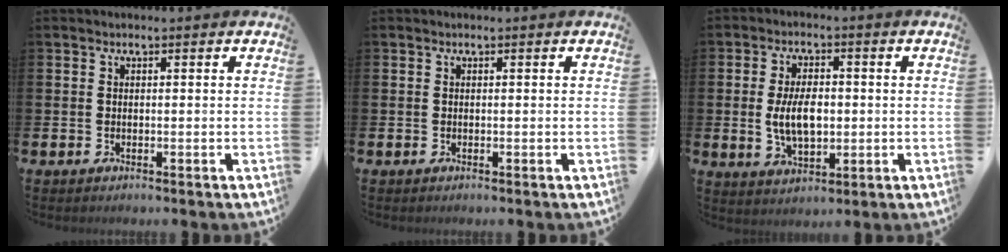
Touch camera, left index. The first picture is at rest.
{"total": 0.0}
{"total": 6.3, "force": [0.0, 3.4, 5.3], "torque": [-0.095, 0.003, -0.003]}